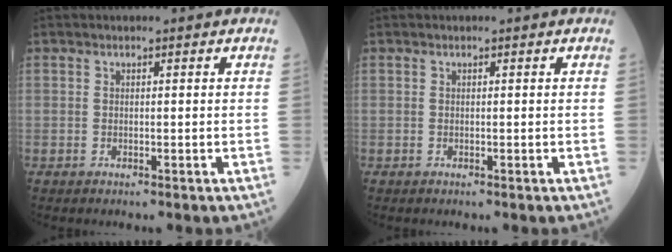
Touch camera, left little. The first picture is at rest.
{"total": 0.0}